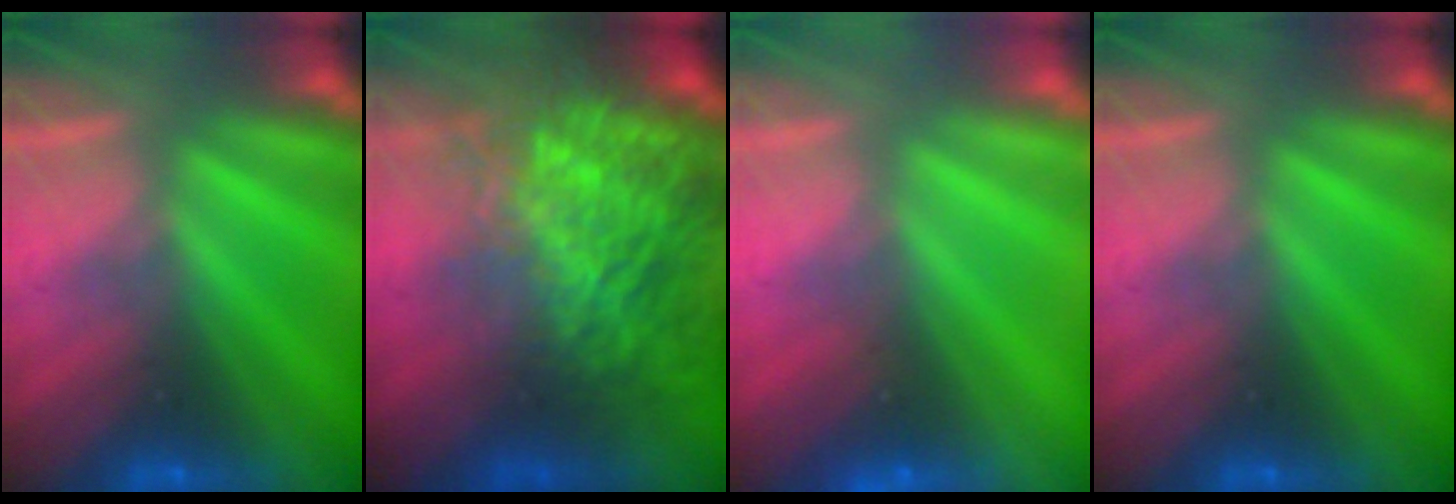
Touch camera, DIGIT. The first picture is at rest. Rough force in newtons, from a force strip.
{"total": 7.2}
{"total": 2.4}
{"total": 0.0}